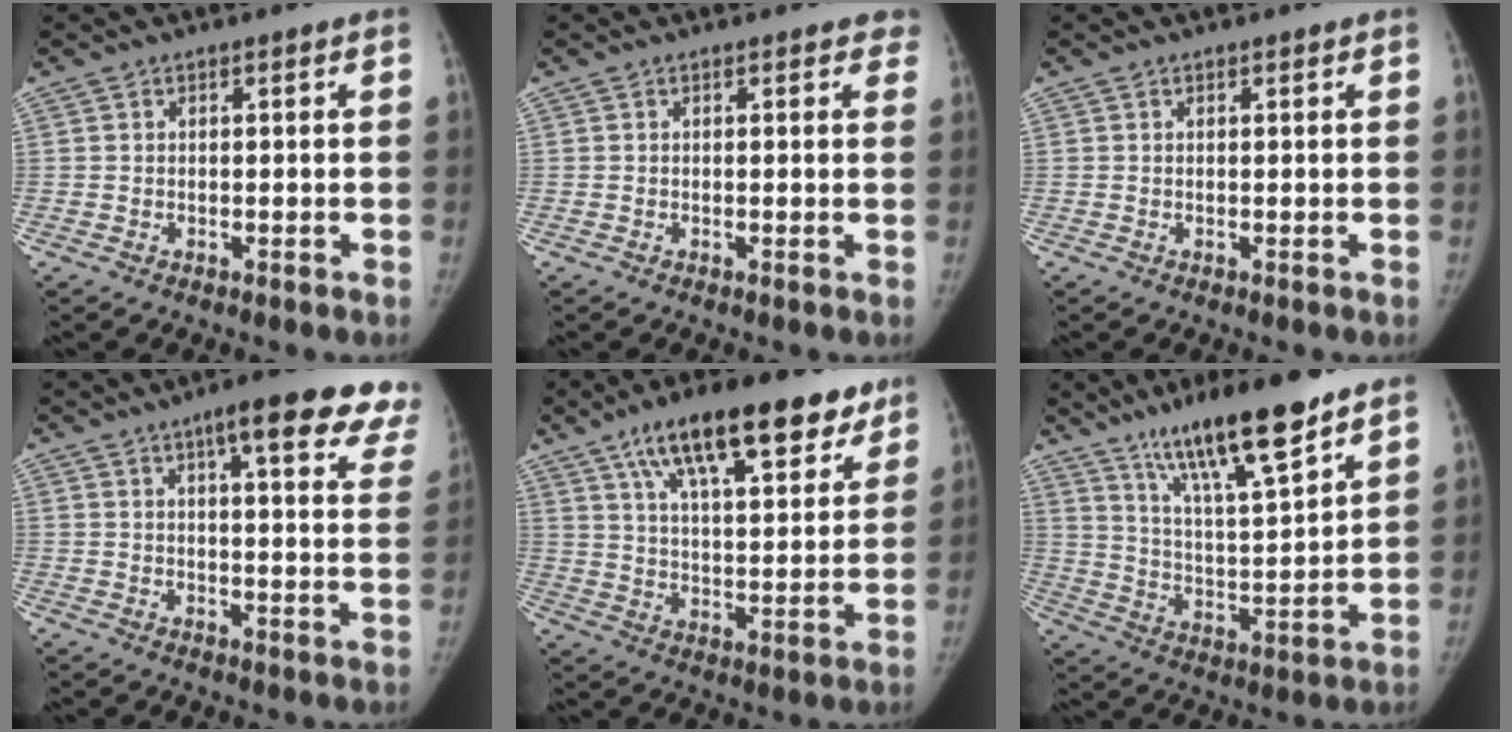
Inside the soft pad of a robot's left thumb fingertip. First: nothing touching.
{"total": 1.8, "force": [1.5, 1.1, 0.4], "torque": [0.020, -0.004, 0.000]}
{"total": 0.0}
{"total": 19.4, "force": [13.2, 4.5, 13.5], "torque": [-0.142, -0.032, 0.146]}
{"total": 21.3, "force": [13.1, 8.0, 14.8], "torque": [-0.192, -0.025, 0.208]}
{"total": 17.6, "force": [12.1, 2.8, 12.5], "torque": [-0.197, -0.064, 0.213]}